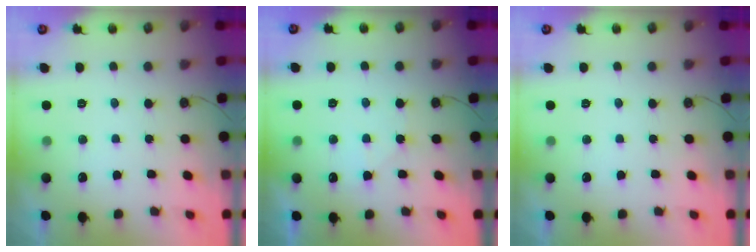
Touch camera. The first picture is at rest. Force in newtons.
{"total": 6.1, "press": 6.1, "slide": 0.8}
{"total": 0.0}